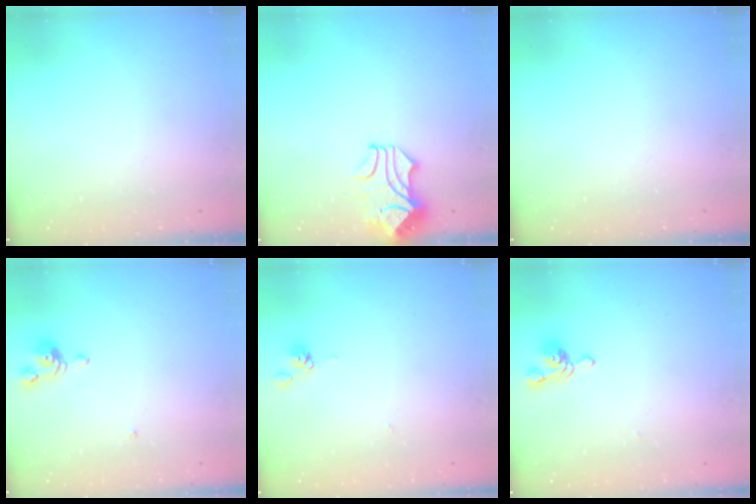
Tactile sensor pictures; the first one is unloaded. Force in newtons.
{"total": 2.0, "press": 1.8, "slide": 0.8}
{"total": 0.0}
{"total": 2.1, "press": 2.1, "slide": 0.3}
{"total": 7.8, "press": 7.8, "slide": 0.2}
{"total": 2.7, "press": 2.6, "slide": 0.6}